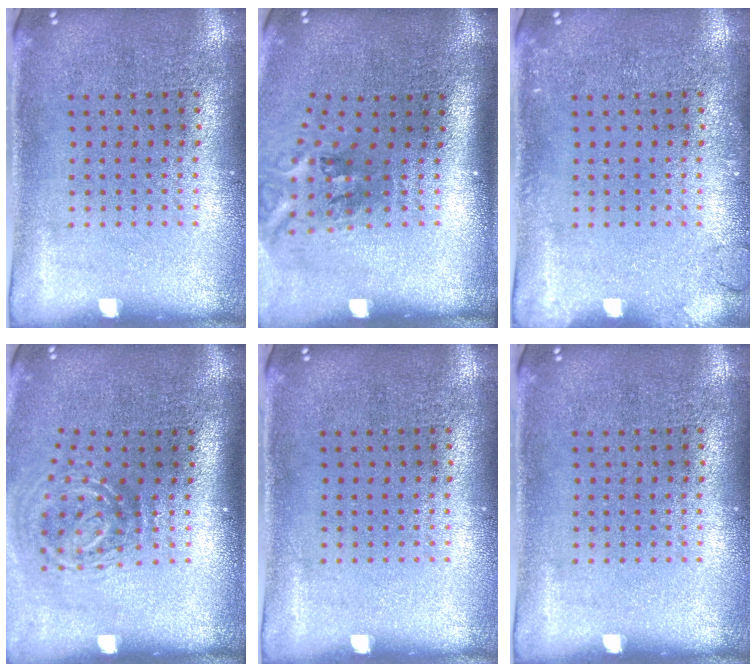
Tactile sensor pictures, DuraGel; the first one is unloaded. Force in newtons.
{"total": 2.1, "press": 1.3, "slide": 1.6}
{"total": 1.2, "press": 1.2, "slide": 0.2}
{"total": 2.0, "press": 1.2, "slide": 1.6}
{"total": 0.0}
{"total": 0.0}